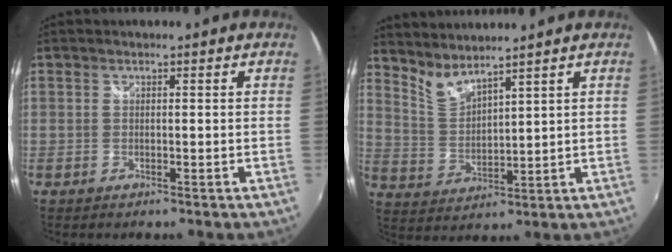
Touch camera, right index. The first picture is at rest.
{"total": 5.8, "force": [5.3, 0.6, 2.3], "torque": [-0.047, -0.010, 0.112]}